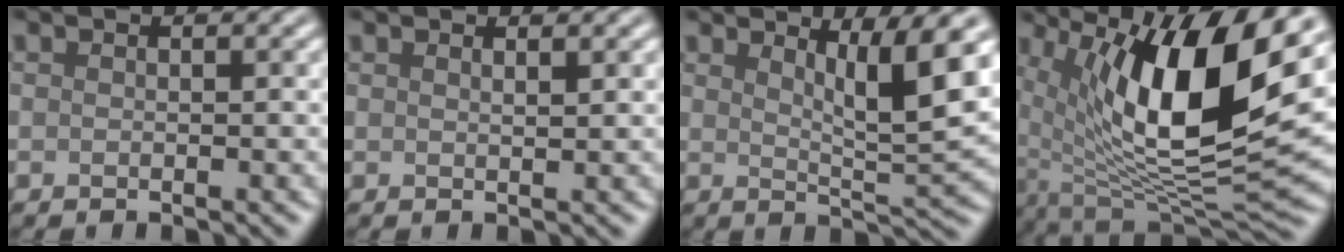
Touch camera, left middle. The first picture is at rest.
{"total": 0.9, "force": [0.7, 0.3, 0.5], "torque": [0.001, 0.001, 0.011]}
{"total": 5.9, "force": [2.6, 1.1, 5.2], "torque": [-0.069, -0.009, 0.043]}
{"total": 14.5, "force": [4.5, 5.1, 12.8], "torque": [-0.203, -0.009, 0.076]}